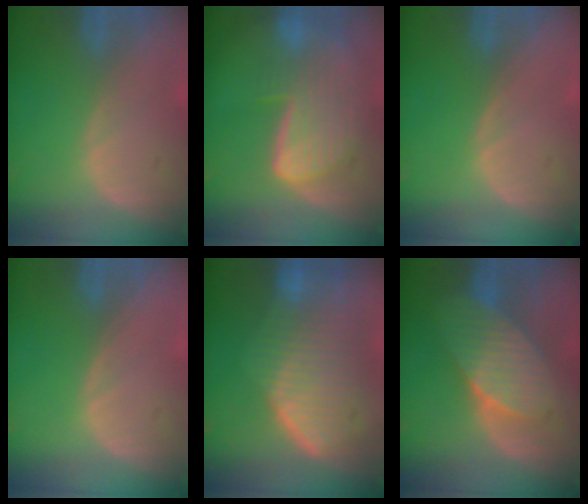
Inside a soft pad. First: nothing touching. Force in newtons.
{"total": 8.6, "press": 7.7, "slide": 3.8}
{"total": 0.0}
{"total": 0.0}
{"total": 10.5, "press": 9.1, "slide": 5.2}
{"total": 7.2, "press": 7.0, "slide": 1.8}